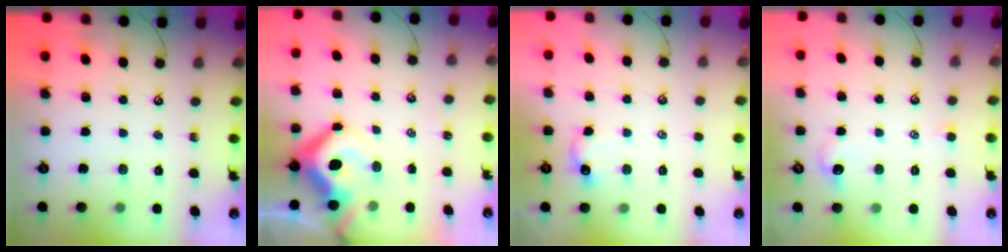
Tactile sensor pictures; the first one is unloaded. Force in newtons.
{"total": 12.7, "press": 12.5, "slide": 2.0}
{"total": 1.6, "press": 1.5, "slide": 0.6}
{"total": 0.9, "press": 0.6, "slide": 0.6}